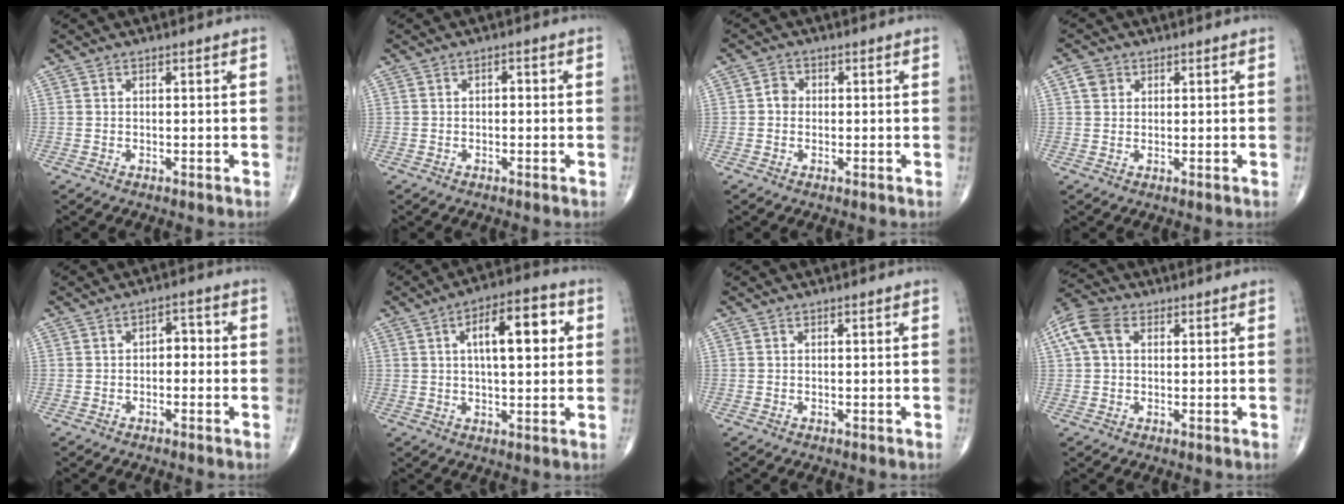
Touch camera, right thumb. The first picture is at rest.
{"total": 1.2, "force": [-0.1, 0.8, 0.9], "torque": [-0.004, 0.003, -0.007]}
{"total": 2.1, "force": [-0.1, 1.9, 1.0], "torque": [-0.006, 0.006, -0.008]}
{"total": 2.5, "force": [1.0, 2.1, 0.9], "torque": [-0.009, 0.000, 0.016]}
{"total": 3.2, "force": [-0.4, 2.1, 2.4], "torque": [-0.013, 0.015, -0.016]}
{"total": 12.4, "force": [3.0, 5.0, 11.0], "torque": [-0.145, 0.012, 0.039]}
{"total": 0.0}
{"total": 7.4, "force": [2.1, 5.0, 5.0], "torque": [-0.114, 0.024, 0.036]}